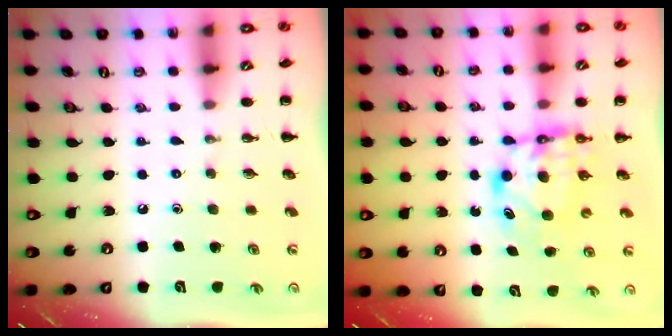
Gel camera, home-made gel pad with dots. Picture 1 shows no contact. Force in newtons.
{"total": 6.0, "press": 6.0, "slide": 0.7}